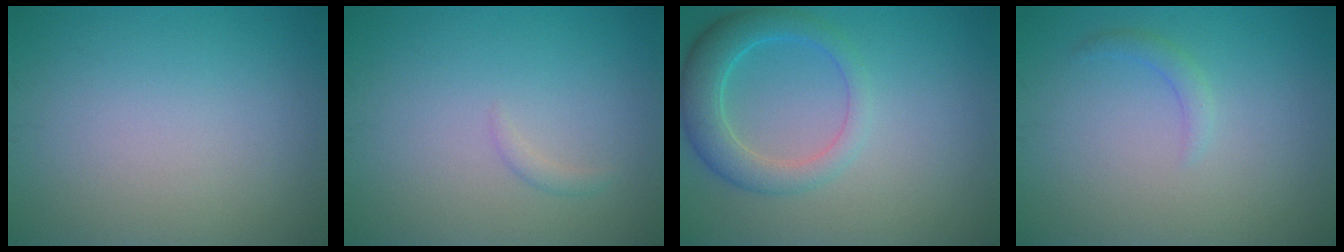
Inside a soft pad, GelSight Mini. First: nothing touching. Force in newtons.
{"total": 0.7, "press": 0.7, "slide": 0.1}
{"total": 4.4, "press": 4.4, "slide": 0.3}
{"total": 1.1, "press": 1.1, "slide": 0.1}